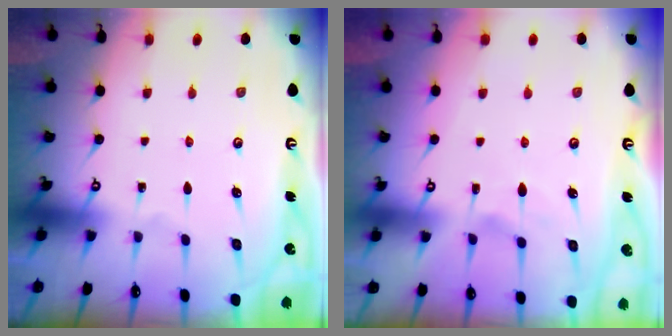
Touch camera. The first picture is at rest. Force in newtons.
{"total": 2.0, "press": 1.6, "slide": 1.1}